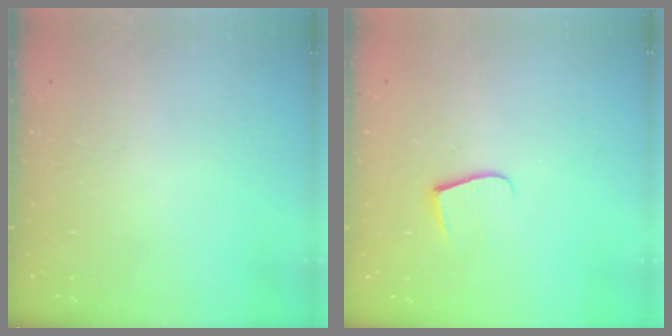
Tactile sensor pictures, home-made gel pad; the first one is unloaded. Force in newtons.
{"total": 7.7, "press": 7.7, "slide": 0.6}